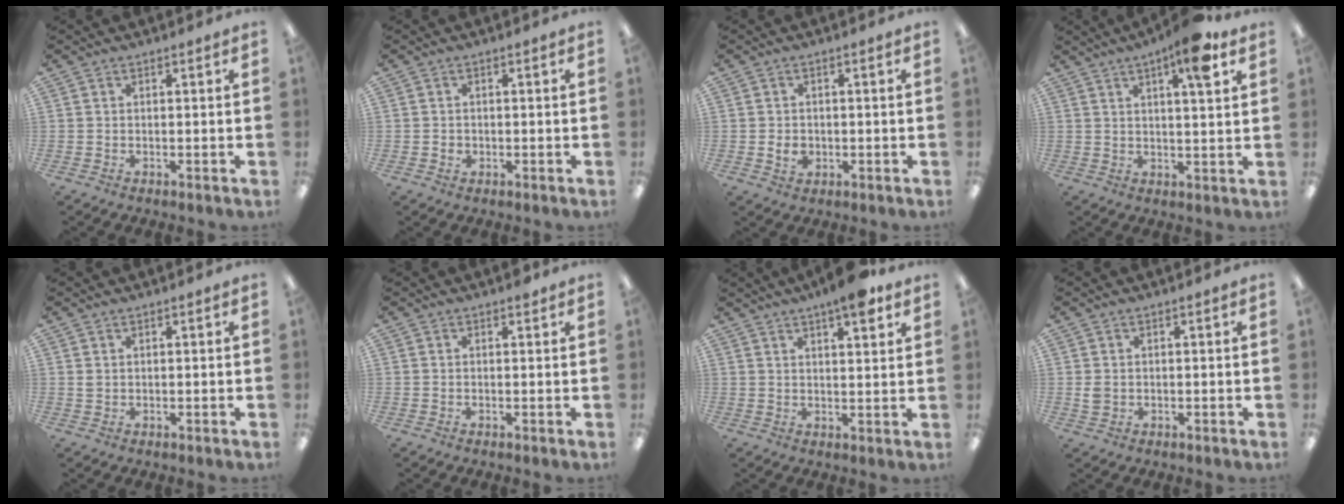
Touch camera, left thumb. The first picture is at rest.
{"total": 1.2, "force": [-0.2, 1.1, 0.5], "torque": [-0.009, 0.004, -0.005]}
{"total": 3.1, "force": [-0.3, 2.4, 2.0], "torque": [-0.028, 0.002, -0.007]}
{"total": 9.9, "force": [5.7, 1.8, 7.9], "torque": [-0.116, -0.023, 0.087]}
{"total": 1.2, "force": [0.5, 0.8, 0.8], "torque": [-0.017, 0.004, 0.008]}
{"total": 0.8, "force": [0.7, 0.2, 0.5], "torque": [-0.002, -0.001, 0.010]}
{"total": 7.5, "force": [5.2, 1.7, 5.1], "torque": [-0.072, -0.027, 0.083]}
{"total": 2.0, "force": [0.3, 1.6, 1.1], "torque": [-0.014, 0.001, 0.004]}